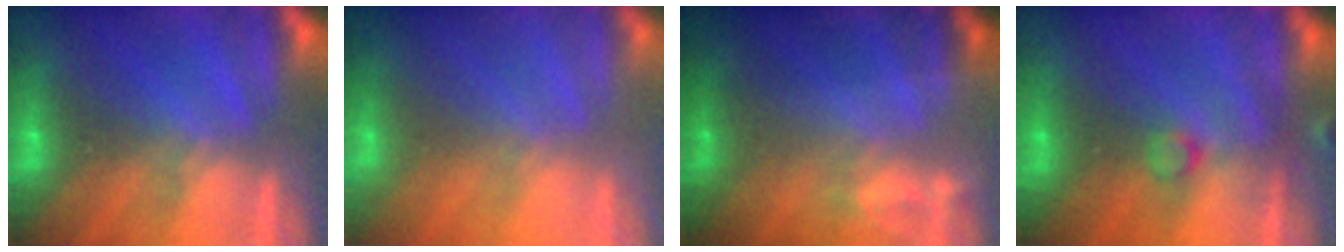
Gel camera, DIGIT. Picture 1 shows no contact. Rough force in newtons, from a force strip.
{"total": 2.8}
{"total": 1.8}
{"total": 2.9}